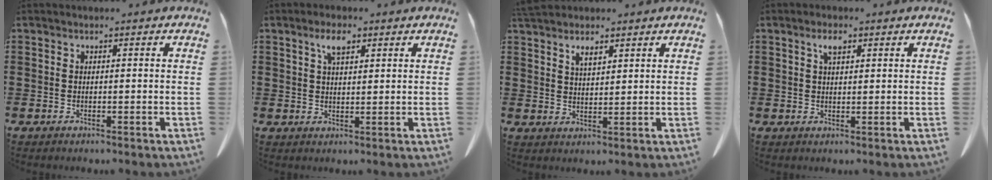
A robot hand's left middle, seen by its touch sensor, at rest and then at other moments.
{"total": 3.6, "force": [2.2, 1.4, 2.6], "torque": [-0.049, 0.002, 0.036]}
{"total": 3.0, "force": [2.5, 0.9, 1.5], "torque": [-0.034, 0.002, 0.046]}
{"total": 2.5, "force": [1.4, 0.9, 1.8], "torque": [-0.032, 0.000, 0.024]}